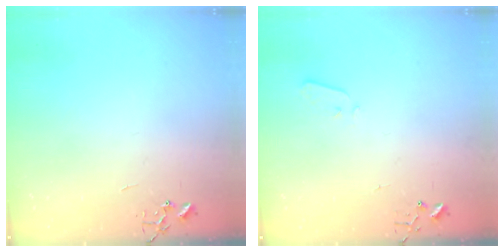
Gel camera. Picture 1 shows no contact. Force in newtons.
{"total": 3.3, "press": 3.3, "slide": 0.4}